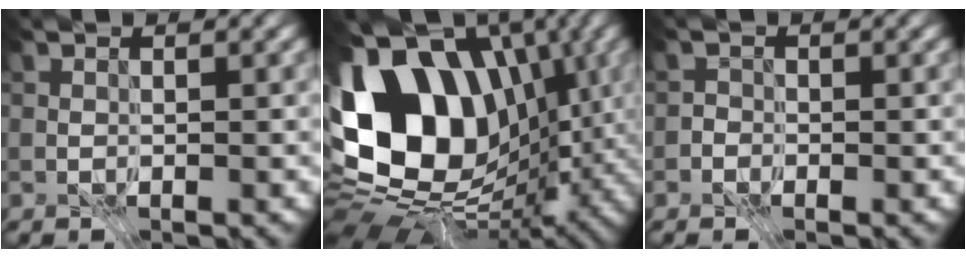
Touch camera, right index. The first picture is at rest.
{"total": 18.1, "force": [0.6, 12.5, 13.1], "torque": [-0.255, 0.013, 0.013]}
{"total": 1.2, "force": [-0.8, 0.9, -0.1], "torque": [0.020, 0.002, -0.019]}